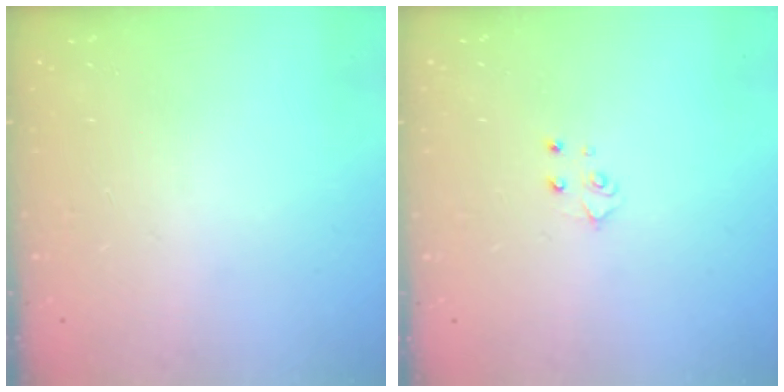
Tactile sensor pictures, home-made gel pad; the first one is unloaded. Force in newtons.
{"total": 3.9, "press": 3.9, "slide": 0.3}